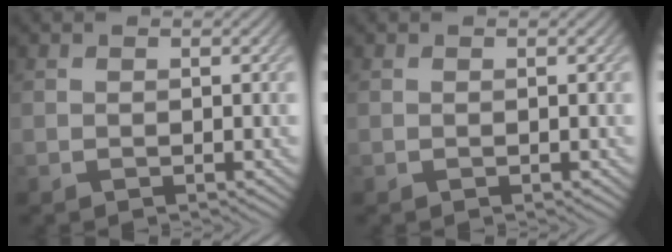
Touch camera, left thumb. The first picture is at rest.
{"total": 0.0}